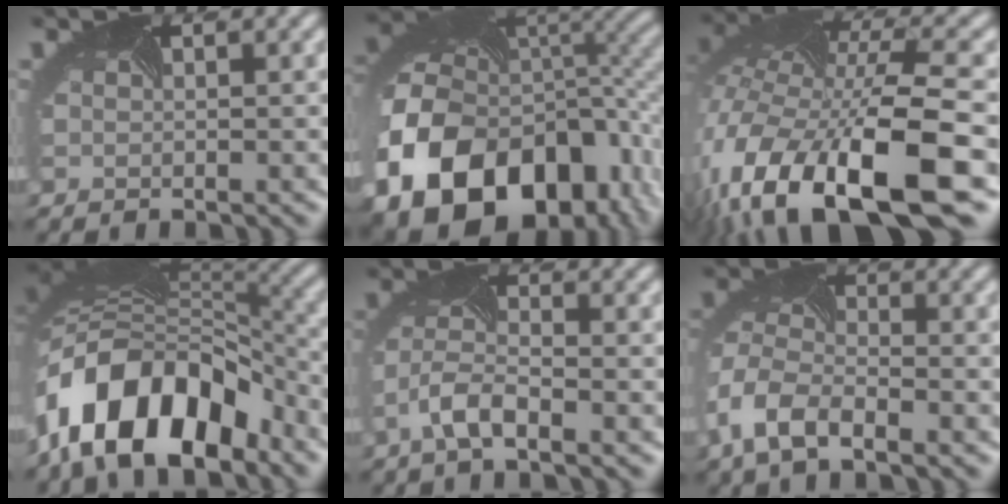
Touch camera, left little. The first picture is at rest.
{"total": 18.3, "force": [-6.5, 13.1, 11.0], "torque": [-0.262, -0.059, -0.078]}
{"total": 15.6, "force": [-6.6, 6.5, 12.5], "torque": [-0.267, -0.016, -0.111]}
{"total": 11.6, "force": [-6.5, 6.1, 7.4], "torque": [-0.136, 0.017, -0.124]}
{"total": 2.8, "force": [-2.0, 0.8, 1.9], "torque": [-0.051, 0.007, -0.050]}
{"total": 5.7, "force": [-3.3, 3.1, 3.5], "torque": [-0.090, -0.001, -0.072]}